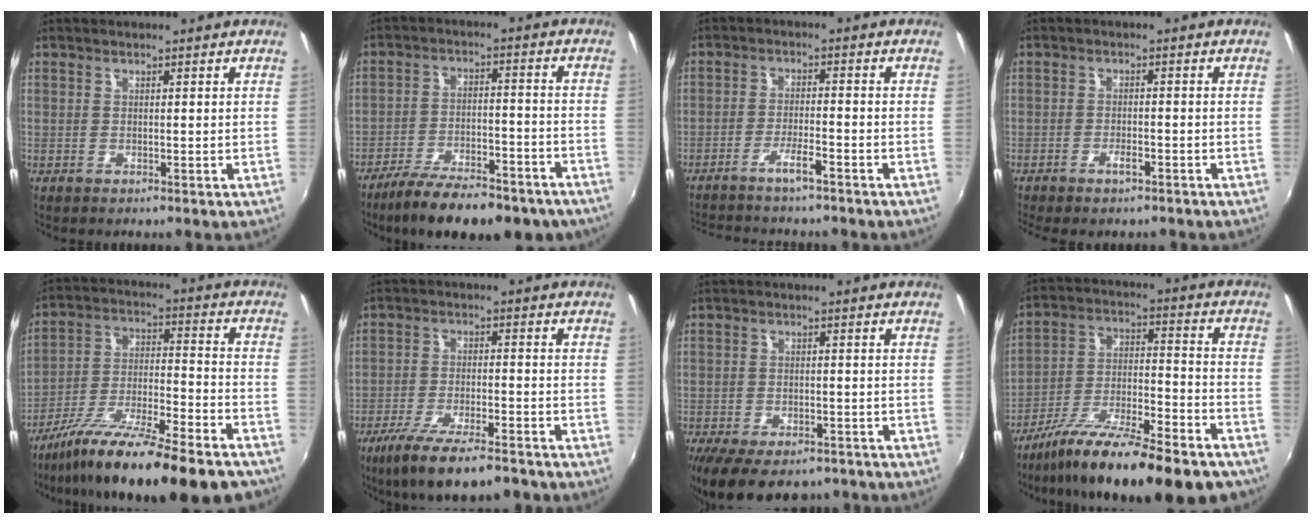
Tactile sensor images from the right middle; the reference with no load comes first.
{"total": 19.5, "force": [-15.5, 6.0, 10.2], "torque": [-0.183, -0.031, -0.217]}
{"total": 6.4, "force": [-5.6, 0.3, 3.1], "torque": [-0.073, 0.003, -0.094]}
{"total": 2.8, "force": [-2.1, 0.8, 1.6], "torque": [-0.039, 0.000, -0.037]}
{"total": 23.7, "force": [-18.7, 4.4, 14.0], "torque": [-0.240, -0.045, -0.285]}
{"total": 13.1, "force": [-10.0, 3.2, 7.9], "torque": [-0.170, -0.038, -0.165]}
{"total": 14.1, "force": [-10.3, 6.1, 7.4], "torque": [-0.157, -0.035, -0.153]}
{"total": 24.1, "force": [-18.6, 5.8, 14.2], "torque": [-0.235, -0.038, -0.278]}